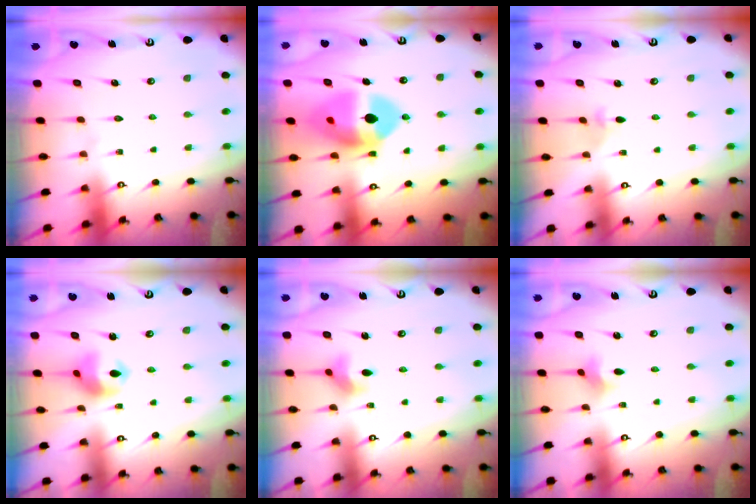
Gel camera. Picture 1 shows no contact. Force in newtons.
{"total": 14.6, "press": 14.5, "slide": 2.0}
{"total": 2.9, "press": 2.8, "slide": 0.6}
{"total": 9.1, "press": 9.1, "slide": 0.9}
{"total": 6.6, "press": 6.5, "slide": 1.2}
{"total": 2.4, "press": 2.3, "slide": 0.5}